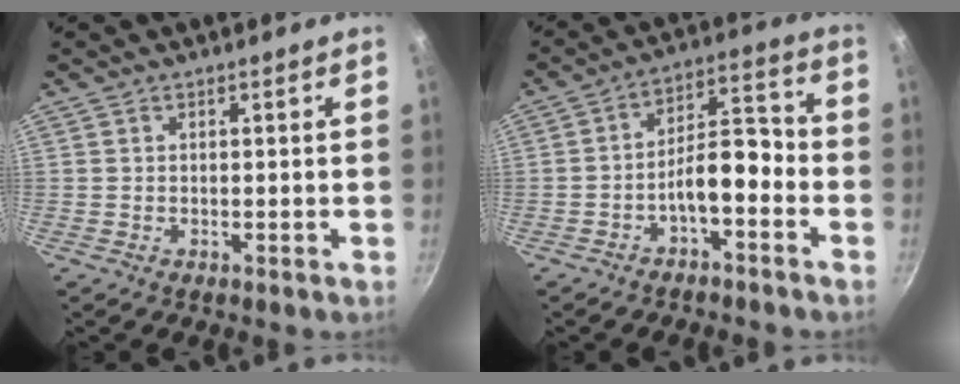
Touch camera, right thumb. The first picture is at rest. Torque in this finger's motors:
{"motor_torque": [1.36, 1.26, 0.83, -0.35, 0.05]}